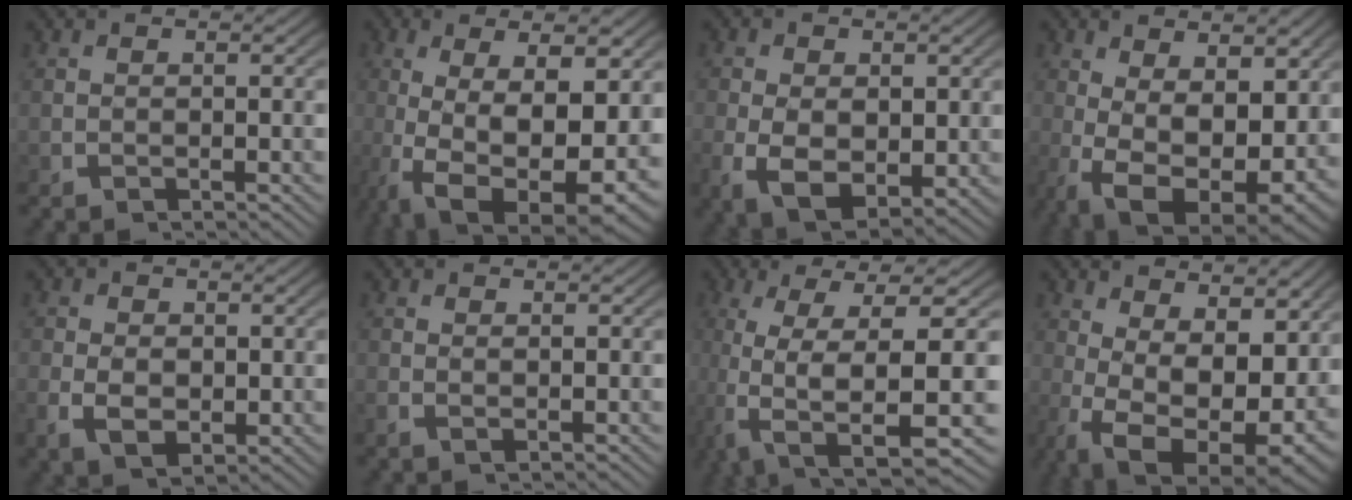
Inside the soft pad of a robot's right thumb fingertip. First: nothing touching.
{"total": 11.2, "force": [-2.1, 5.4, 9.6], "torque": [-0.200, -0.048, 0.001]}
{"total": 7.1, "force": [-1.6, 5.1, 4.8], "torque": [-0.120, -0.049, -0.002]}
{"total": 10.5, "force": [-2.9, 6.2, 7.9], "torque": [-0.169, -0.065, -0.014]}
{"total": 4.4, "force": [-0.6, 3.2, 3.0], "torque": [-0.064, -0.024, 0.004]}
{"total": 0.8, "force": [0.1, 0.4, 0.6], "torque": [-0.020, -0.007, 0.008]}
{"total": 13.3, "force": [-3.6, 6.1, 11.3], "torque": [-0.220, -0.045, -0.029]}
{"total": 10.0, "force": [-2.0, 5.6, 8.0], "torque": [-0.166, -0.065, 0.001]}